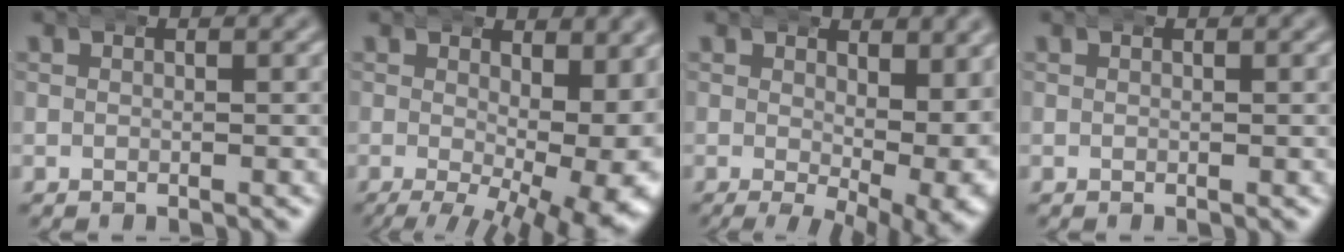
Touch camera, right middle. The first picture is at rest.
{"total": 10.1, "force": [-4.0, 4.7, 8.1], "torque": [-0.110, -0.046, -0.039]}
{"total": 6.4, "force": [-1.5, 2.9, 5.6], "torque": [-0.068, -0.033, -0.009]}
{"total": 0.0}